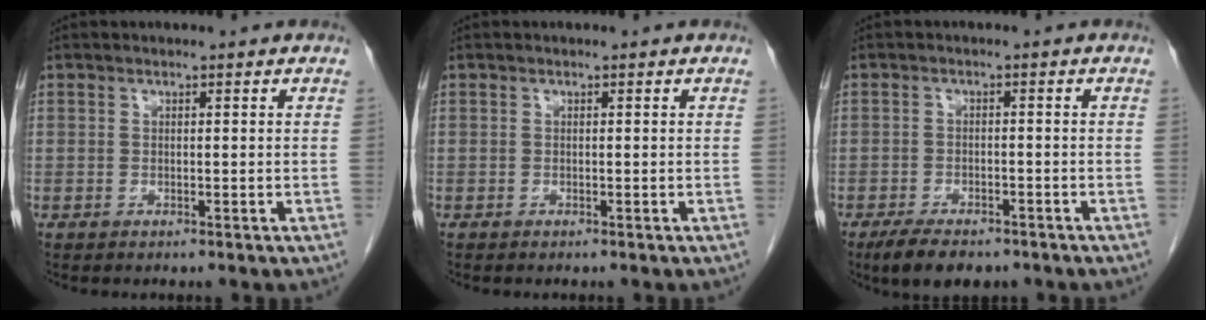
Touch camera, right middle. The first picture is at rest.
{"total": 0.0}
{"total": 6.7, "force": [-5.0, 2.7, 3.6], "torque": [-0.058, -0.006, -0.075]}